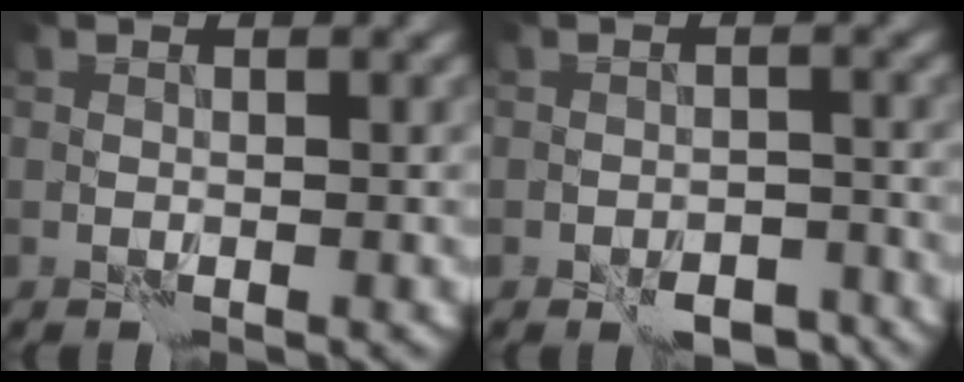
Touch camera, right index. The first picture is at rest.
{"total": 4.2, "force": [-3.3, 2.0, 1.7], "torque": [-0.014, 0.004, -0.045]}